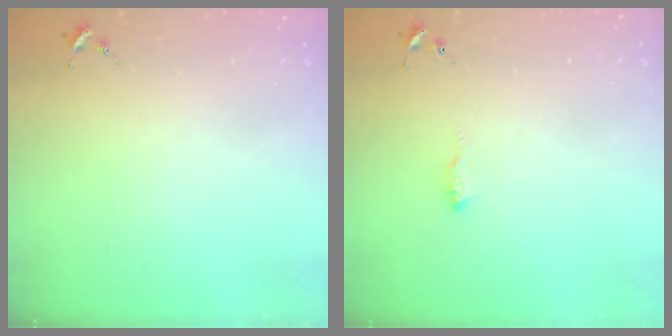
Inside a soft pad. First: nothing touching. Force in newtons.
{"total": 6.9, "press": 6.9, "slide": 0.9}